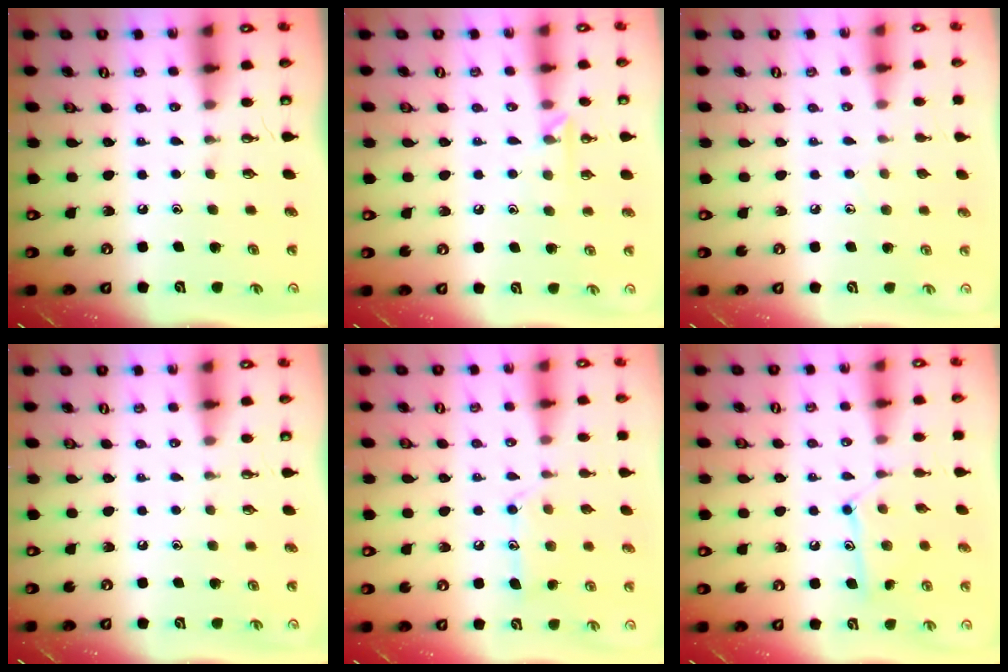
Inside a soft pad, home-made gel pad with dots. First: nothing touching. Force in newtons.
{"total": 5.0, "press": 4.9, "slide": 0.7}
{"total": 5.2, "press": 5.2, "slide": 0.5}
{"total": 0.0}
{"total": 12.1, "press": 12.1, "slide": 0.8}
{"total": 10.6, "press": 10.6, "slide": 0.0}